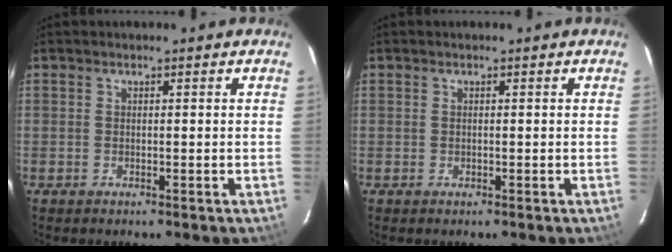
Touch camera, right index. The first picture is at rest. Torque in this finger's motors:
{"motor_torque": [-0.03, 0.07, 0.02, 0.04]}